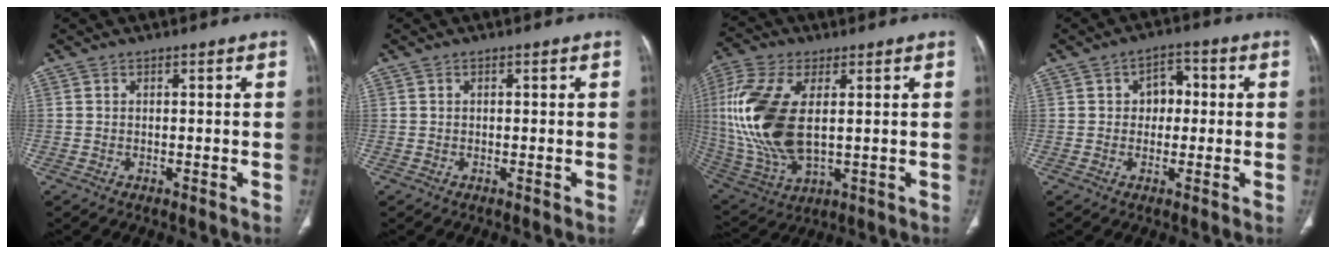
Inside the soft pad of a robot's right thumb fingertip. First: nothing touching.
{"total": 0.0}
{"total": 19.4, "force": [2.1, 10.0, 16.5], "torque": [-0.376, -0.012, 0.048]}
{"total": 5.1, "force": [0.4, 3.9, 3.4], "torque": [-0.024, 0.014, 0.000]}